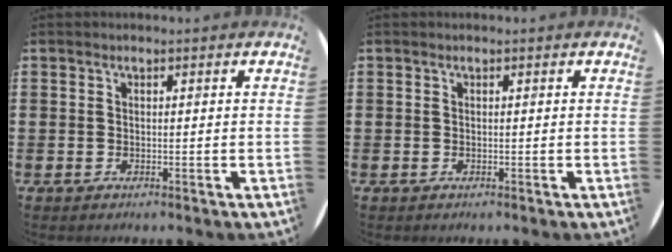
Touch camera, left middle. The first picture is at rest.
{"total": 0.0}